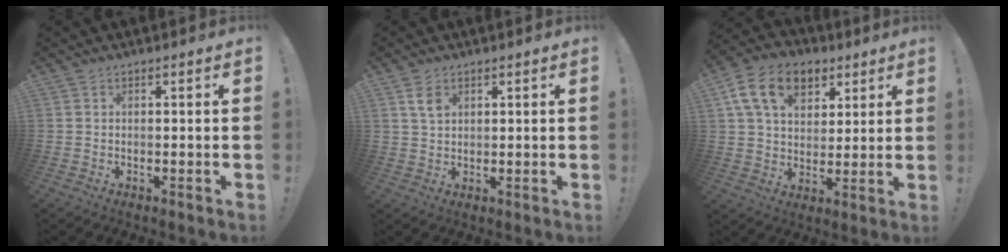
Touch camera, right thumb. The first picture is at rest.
{"total": 3.9, "force": [1.9, 2.4, 2.3], "torque": [-0.038, -0.004, 0.036]}
{"total": 15.8, "force": [7.4, 10.7, 8.9], "torque": [-0.149, -0.021, 0.141]}